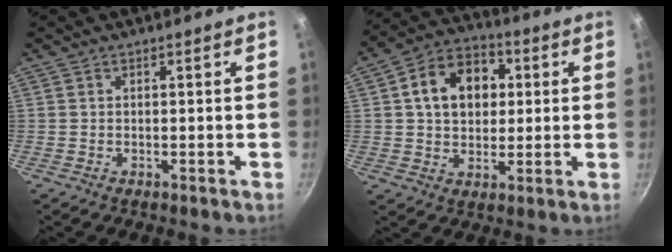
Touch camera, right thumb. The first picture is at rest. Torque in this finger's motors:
{"motor_torque": [-0.62, 1.11, 0.35, -0.14, 0.12]}